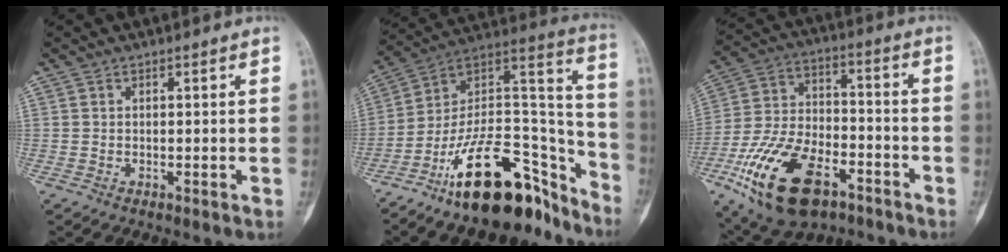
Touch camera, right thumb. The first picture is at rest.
{"total": 24.9, "force": [-17.5, 10.0, 14.8], "torque": [-0.181, 0.127, -0.297]}
{"total": 21.0, "force": [-10.7, 10.9, 14.4], "torque": [-0.272, 0.049, -0.185]}